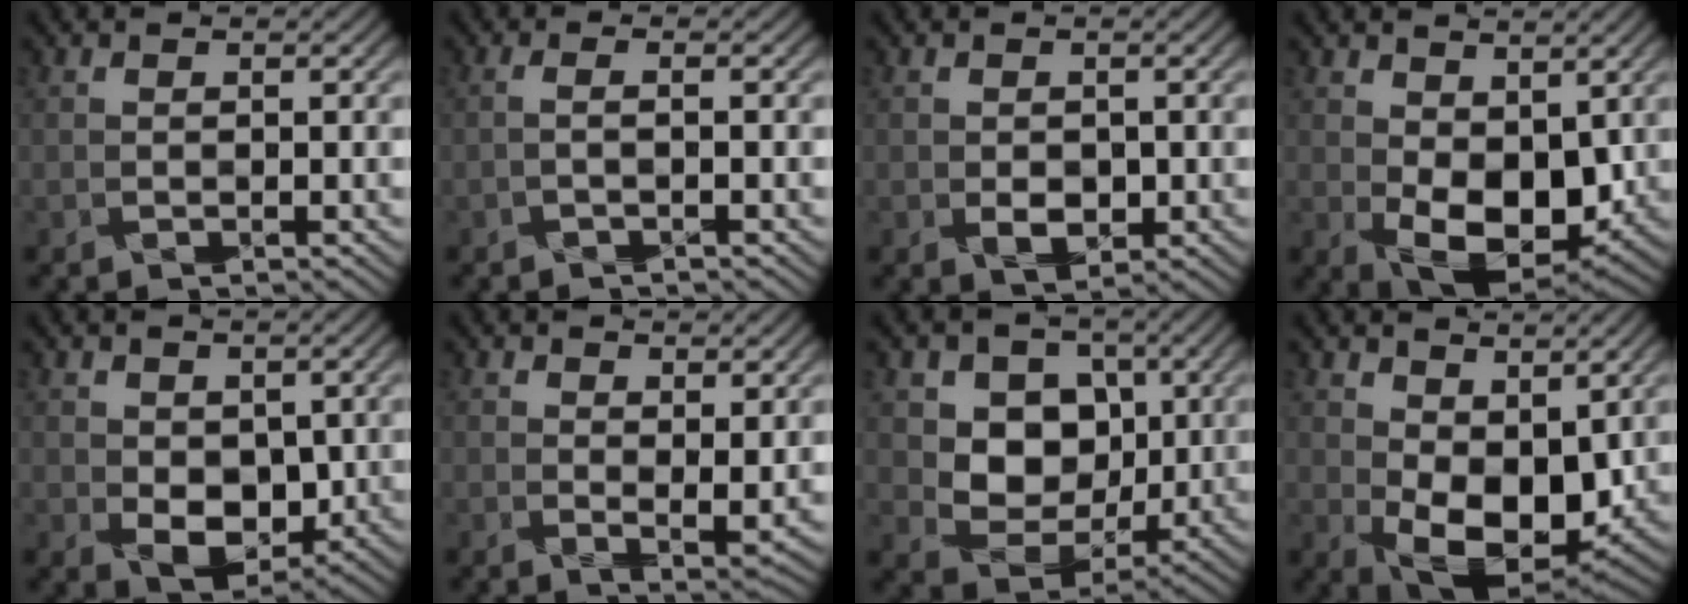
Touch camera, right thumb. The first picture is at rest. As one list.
[{"total": 1.2, "force": [-0.9, -0.1, 0.7], "torque": [-0.008, 0.002, -0.020]}, {"total": 2.2, "force": [-0.6, 1.6, 1.4], "torque": [-0.030, -0.006, -0.003]}, {"total": 9.2, "force": [0.4, 5.6, 7.3], "torque": [-0.136, -0.015, 0.018]}, {"total": 5.6, "force": [-0.1, 3.9, 4.1], "torque": [-0.085, -0.015, 0.007]}, {"total": 3.6, "force": [2.1, 0.9, 2.8], "torque": [-0.052, -0.005, 0.046]}, {"total": 7.4, "force": [1.0, 6.2, 3.9], "torque": [-0.082, -0.015, 0.010]}, {"total": 10.2, "force": [1.6, 6.0, 8.2], "torque": [-0.153, -0.013, 0.039]}]